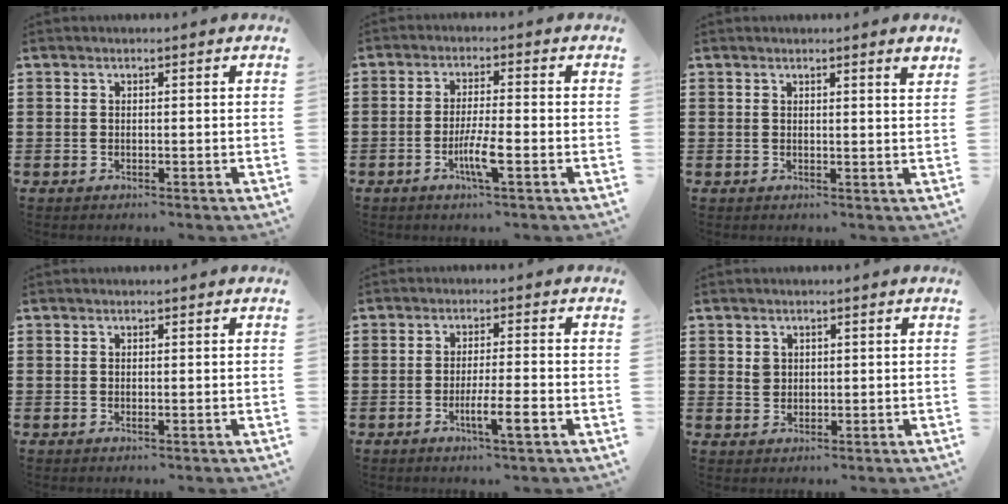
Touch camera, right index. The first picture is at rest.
{"total": 5.1, "force": [-2.1, 0.5, 4.6], "torque": [-0.089, -0.011, -0.039]}
{"total": 1.8, "force": [1.4, -0.1, 1.1], "torque": [-0.016, -0.004, 0.024]}
{"total": 0.0}
{"total": 5.2, "force": [-2.2, 0.5, 4.7], "torque": [-0.075, -0.007, -0.036]}
{"total": 1.7, "force": [0.6, 1.5, 0.6], "torque": [-0.017, 0.006, 0.012]}